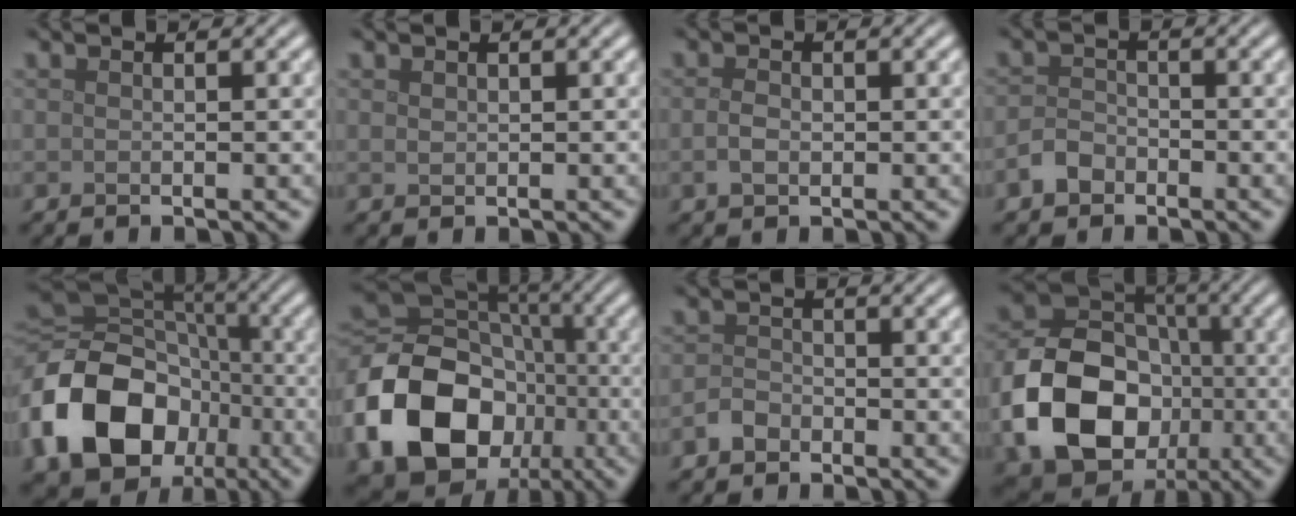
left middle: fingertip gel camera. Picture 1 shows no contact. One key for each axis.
{"total": 0.6, "fx": 0.4, "fy": 0.4, "fz": 0.2, "tx": -0.006, "ty": -0.002, "tz": 0.010}
{"total": 1.5, "fx": -0.2, "fy": 1.1, "fz": 1.1, "tx": -0.024, "ty": 0.000, "tz": -0.004}
{"total": 2.0, "fx": -1.3, "fy": 1.4, "fz": 0.7, "tx": -0.009, "ty": 0.006, "tz": -0.031}
{"total": 15.1, "fx": -5.3, "fy": 11.4, "fz": 8.3, "tx": -0.180, "ty": -0.017, "tz": -0.104}
{"total": 16.0, "fx": -5.4, "fy": 12.6, "fz": 8.3, "tx": -0.192, "ty": -0.022, "tz": -0.101}
{"total": 1.6, "fx": -1.1, "fy": 1.1, "fz": 0.5, "tx": -0.005, "ty": 0.004, "tz": -0.026}
{"total": 13.1, "fx": -3.3, "fy": 10.1, "fz": 7.6, "tx": -0.161, "ty": -0.010, "tz": -0.065}